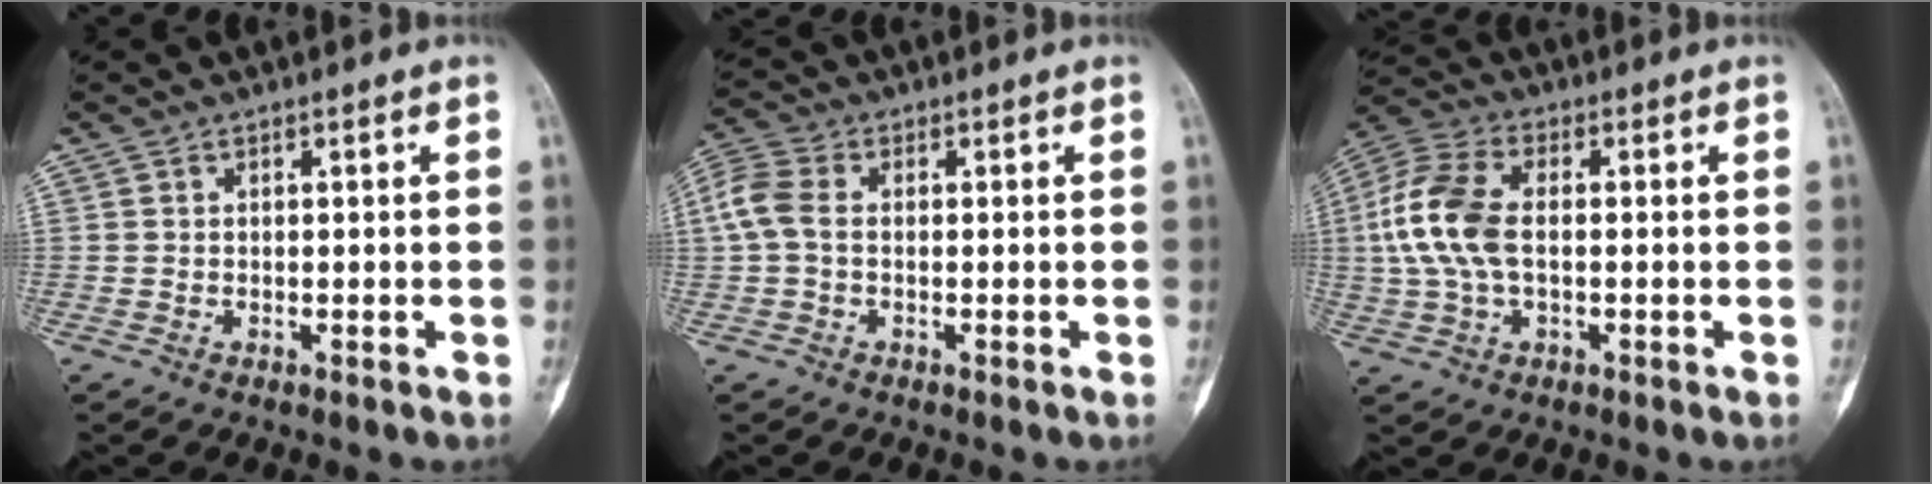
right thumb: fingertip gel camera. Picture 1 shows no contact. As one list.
[{"total": 6.1, "force": [0.2, 4.1, 4.6], "torque": [-0.118, 0.017, -0.002]}, {"total": 12.3, "force": [0.3, 7.0, 10.2], "torque": [-0.229, 0.021, 0.002]}]